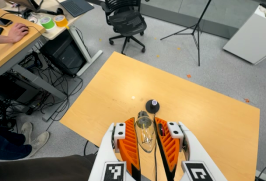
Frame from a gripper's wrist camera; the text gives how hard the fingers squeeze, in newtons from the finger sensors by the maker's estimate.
{"total": 9.6, "left": 9.1, "right": 10.1}